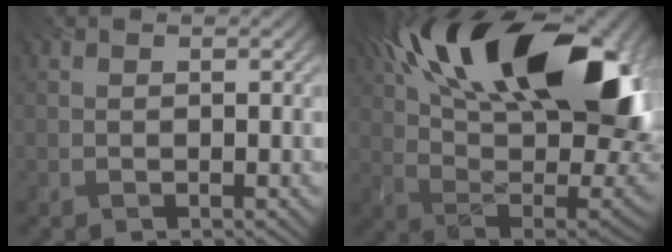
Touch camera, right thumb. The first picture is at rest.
{"total": 22.5, "force": [9.4, 10.1, 17.7], "torque": [-0.283, 0.046, 0.144]}